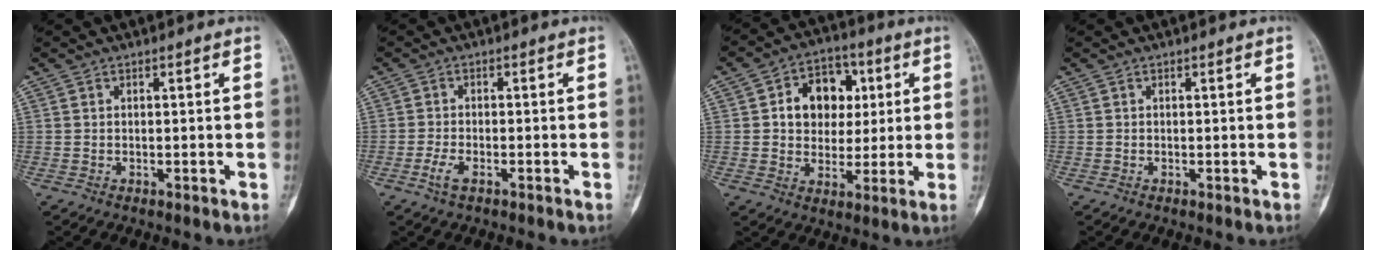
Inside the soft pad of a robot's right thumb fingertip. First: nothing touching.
{"total": 3.1, "force": [-1.7, 1.5, 2.2], "torque": [-0.047, 0.007, -0.035]}
{"total": 12.0, "force": [2.5, 9.2, 7.2], "torque": [-0.056, 0.008, 0.037]}
{"total": 0.0}